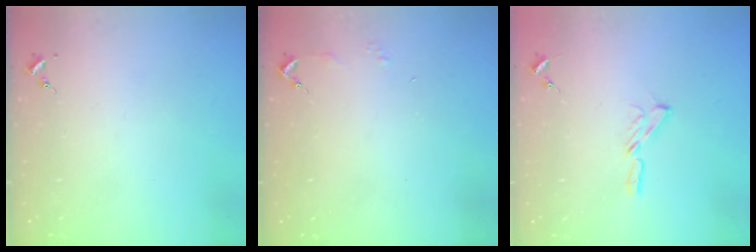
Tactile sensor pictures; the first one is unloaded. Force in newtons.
{"total": 2.9, "press": 2.8, "slide": 0.3}
{"total": 4.0, "press": 4.0, "slide": 0.4}